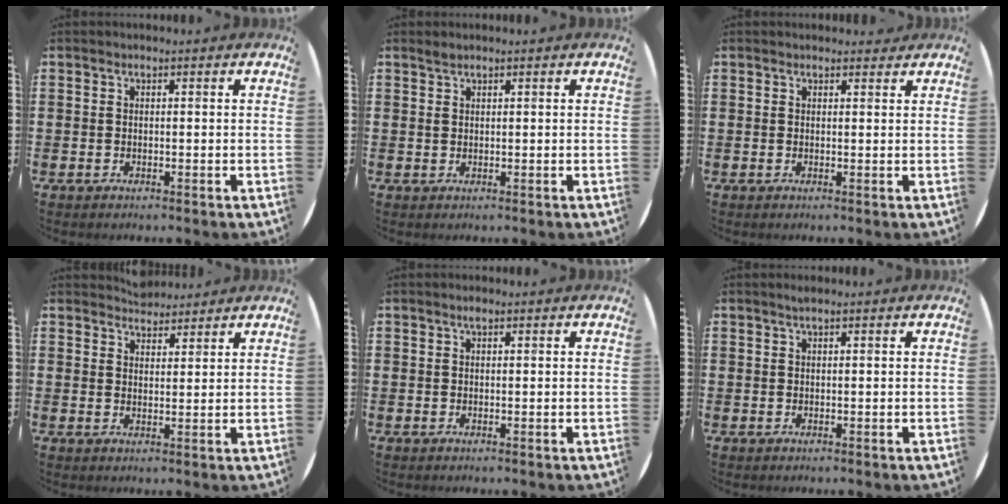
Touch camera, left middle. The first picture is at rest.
{"total": 0.8, "force": [0.7, 0.4, 0.3], "torque": [-0.006, 0.002, 0.013]}
{"total": 0.9, "force": [0.9, 0.4, 0.1], "torque": [0.005, 0.001, 0.015]}
{"total": 3.0, "force": [2.9, 0.5, -0.4], "torque": [0.000, -0.006, 0.056]}
{"total": 0.6, "force": [0.4, 0.2, 0.4], "torque": [-0.009, 0.003, 0.008]}
{"total": 0.6, "force": [0.4, 0.0, 0.4], "torque": [-0.006, 0.001, 0.008]}